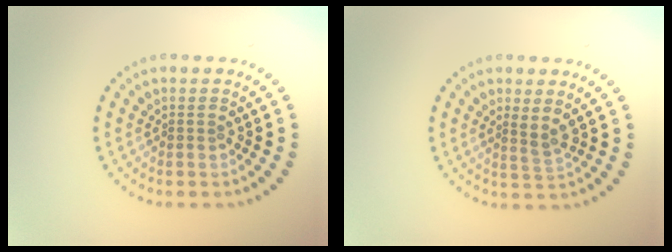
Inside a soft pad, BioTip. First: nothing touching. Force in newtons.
{"total": 1.8, "press": 1.1, "slide": 1.3}